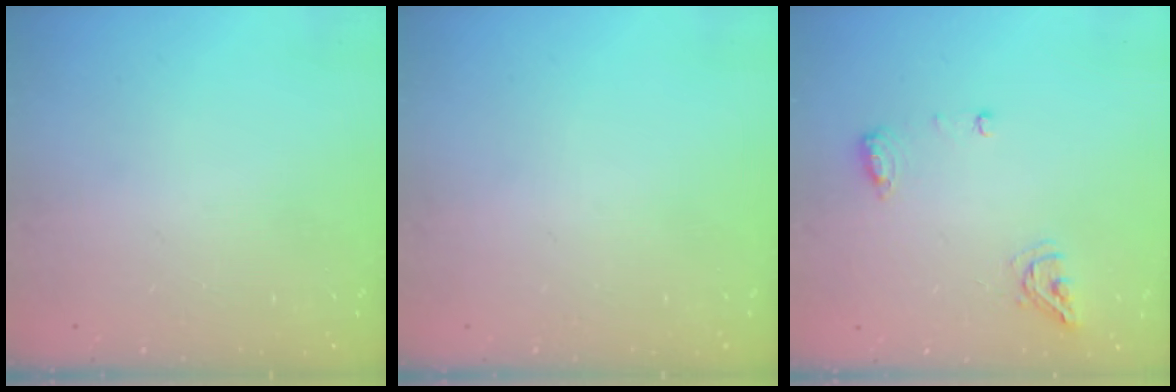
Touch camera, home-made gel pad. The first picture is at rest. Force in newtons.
{"total": 0.0}
{"total": 7.4, "press": 7.4, "slide": 1.0}